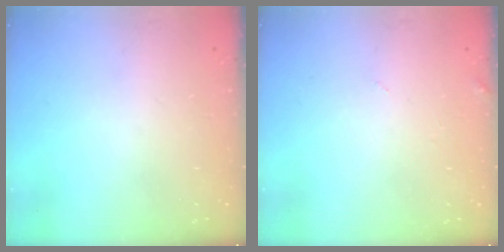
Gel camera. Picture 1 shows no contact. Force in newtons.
{"total": 2.2, "press": 2.2, "slide": 0.2}